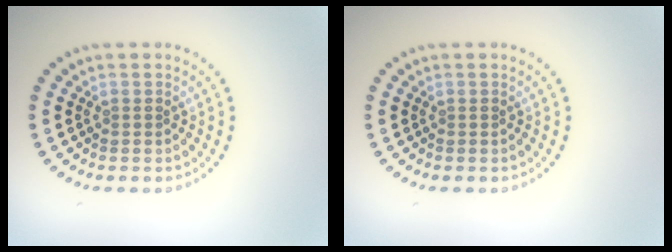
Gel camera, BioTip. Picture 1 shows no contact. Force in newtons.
{"total": 0.0}